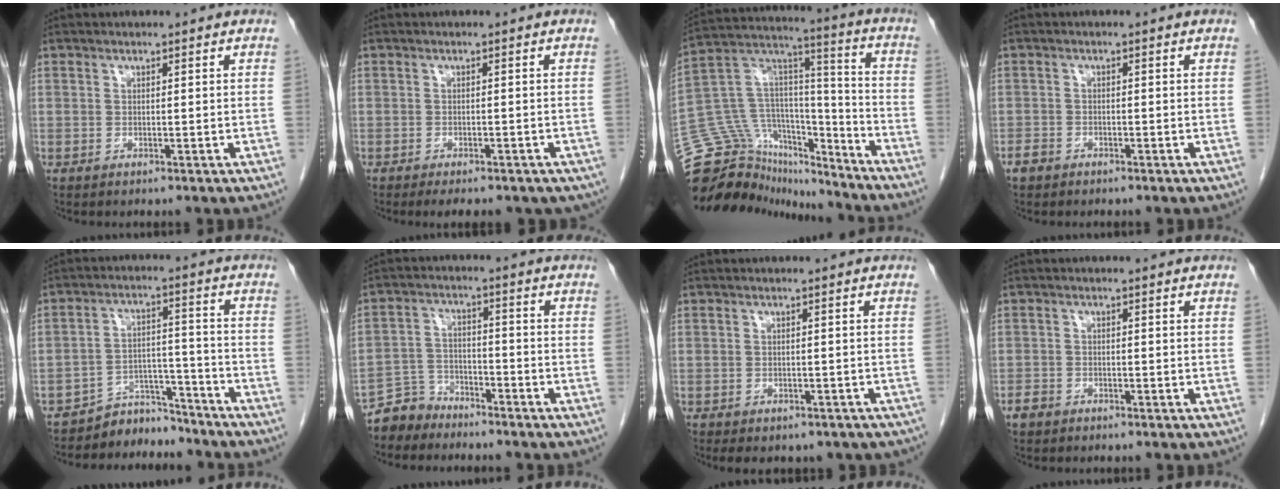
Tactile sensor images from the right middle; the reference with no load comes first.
{"total": 8.6, "force": [-6.5, 3.6, 4.4], "torque": [-0.057, -0.001, -0.073]}
{"total": 21.9, "force": [-19.8, 7.8, 5.2], "torque": [-0.105, 0.067, -0.322]}
{"total": 1.7, "force": [-1.2, 1.0, 0.5], "torque": [-0.013, 0.003, -0.021]}
{"total": 6.6, "force": [-6.4, 1.6, -0.5], "torque": [0.018, 0.028, -0.106]}
{"total": 5.3, "force": [-4.8, 2.2, -0.4], "torque": [0.012, 0.004, -0.096]}
{"total": 8.7, "force": [-6.7, 4.4, 3.4], "torque": [-0.048, 0.007, -0.068]}
{"total": 1.6, "force": [-1.2, 1.0, 0.4], "torque": [-0.012, 0.003, -0.021]}